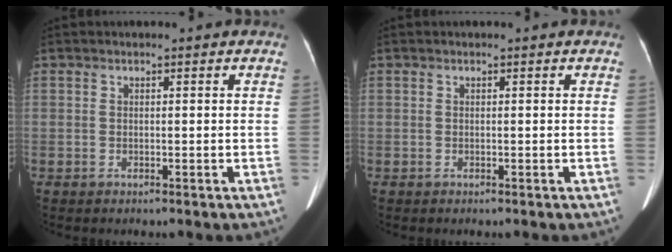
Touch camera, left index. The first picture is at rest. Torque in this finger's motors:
{"motor_torque": [0.11, 0.15, 0.07, 0.02]}